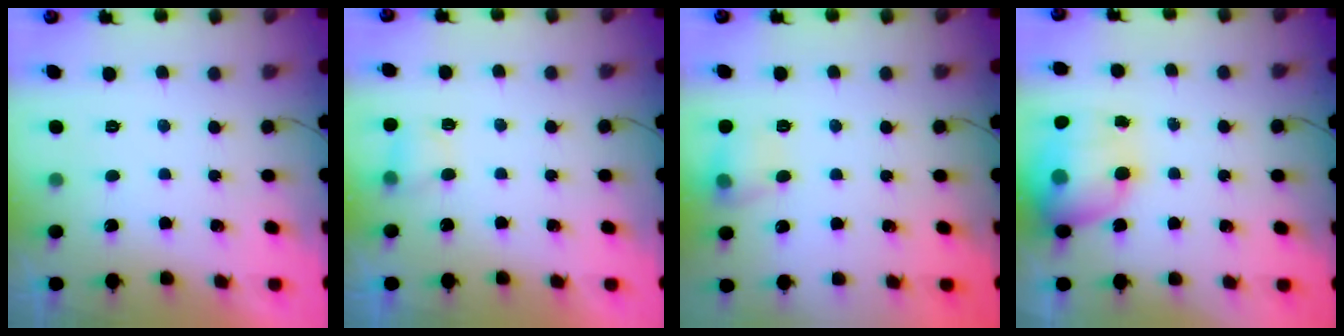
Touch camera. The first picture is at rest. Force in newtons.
{"total": 3.8, "press": 3.6, "slide": 1.3}
{"total": 8.9, "press": 8.9, "slide": 0.7}
{"total": 13.7, "press": 13.3, "slide": 3.3}